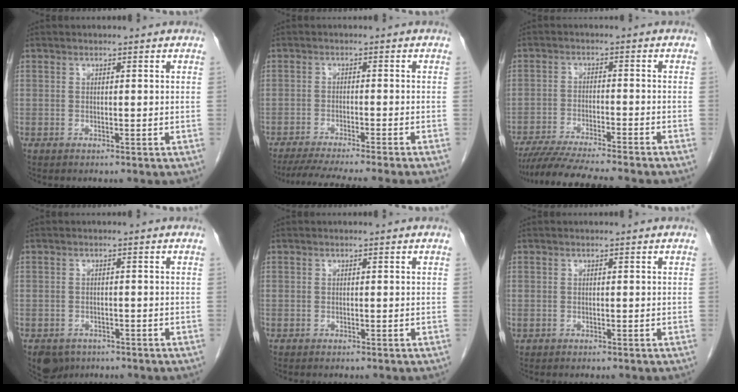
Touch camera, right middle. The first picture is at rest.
{"total": 11.6, "force": [-10.1, -1.3, 5.6], "torque": [-0.057, -0.023, -0.150]}
{"total": 12.3, "force": [-10.8, -0.3, 5.9], "torque": [-0.078, -0.021, -0.168]}
{"total": 4.5, "force": [-3.0, 3.1, 1.1], "torque": [-0.015, 0.000, -0.044]}
{"total": 0.0}
{"total": 0.0}